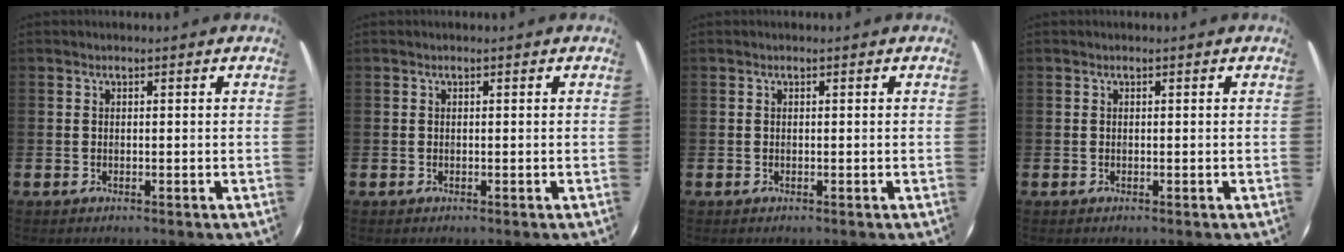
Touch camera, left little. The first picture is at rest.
{"total": 0.0}
{"total": 0.0}
{"total": 0.0}